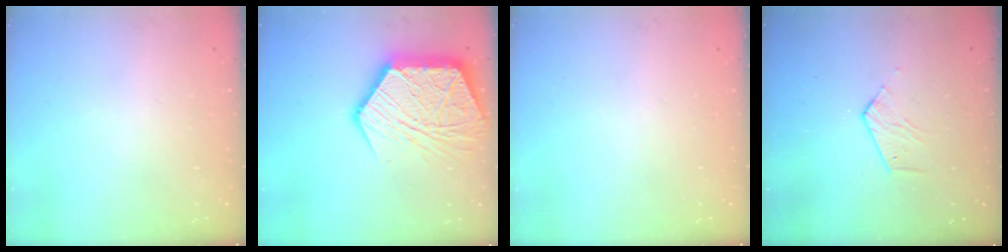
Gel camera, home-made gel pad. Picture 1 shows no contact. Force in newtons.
{"total": 22.9, "press": 22.8, "slide": 2.3}
{"total": 0.0}
{"total": 3.9, "press": 3.8, "slide": 0.4}